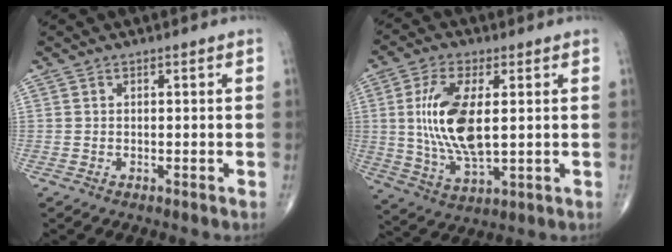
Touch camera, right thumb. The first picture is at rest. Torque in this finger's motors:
{"motor_torque": [1.04, 3.13, 1.70, 0.09, 0.20]}